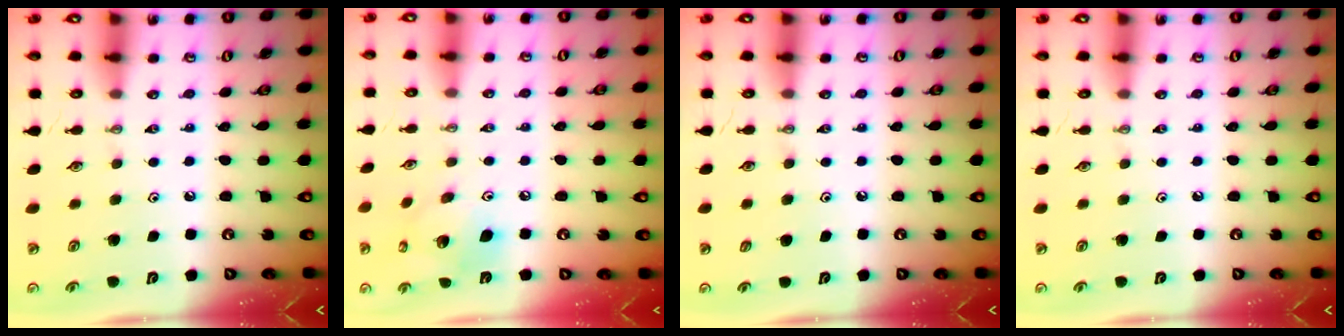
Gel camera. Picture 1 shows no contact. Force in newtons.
{"total": 13.5, "press": 13.3, "slide": 2.5}
{"total": 1.4, "press": 0.2, "slide": 1.4}
{"total": 0.0}